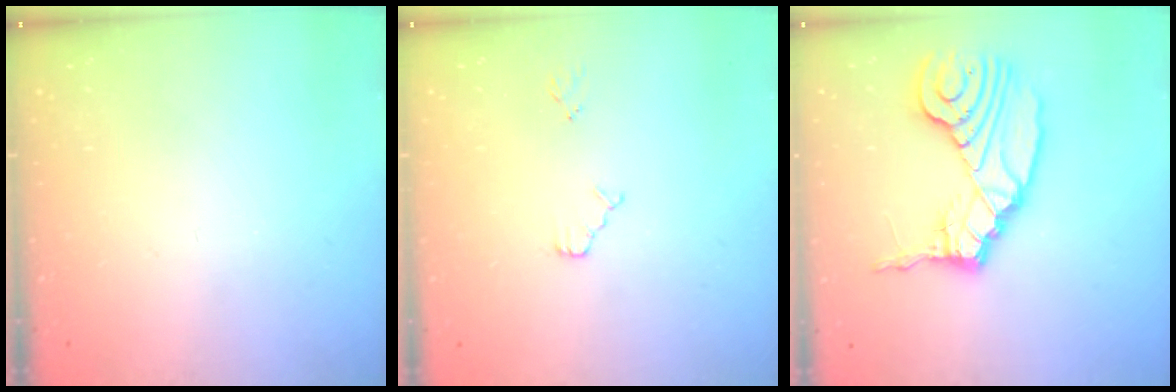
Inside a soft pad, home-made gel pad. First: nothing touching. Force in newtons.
{"total": 3.8, "press": 3.8, "slide": 0.5}
{"total": 14.8, "press": 14.7, "slide": 1.9}